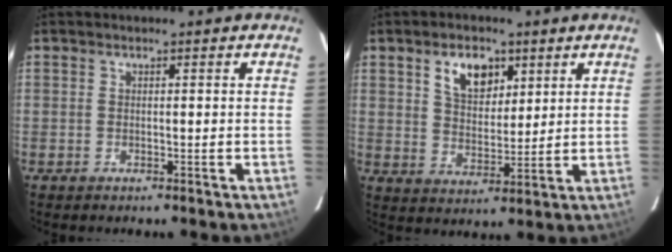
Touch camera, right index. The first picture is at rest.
{"total": 8.0, "force": [4.0, 4.8, 5.0], "torque": [-0.084, 0.009, 0.074]}